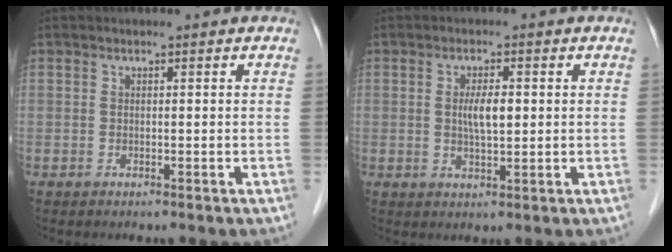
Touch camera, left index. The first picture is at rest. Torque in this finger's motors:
{"motor_torque": [1.02, 0.25, 0.43, 0.11]}